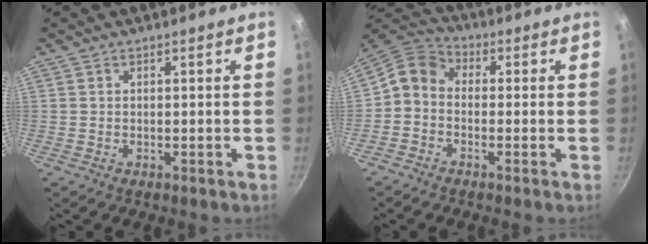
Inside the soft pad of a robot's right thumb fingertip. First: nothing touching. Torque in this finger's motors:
{"motor_torque": [-0.51, 0.14, -0.02, 0.05, 0.16]}